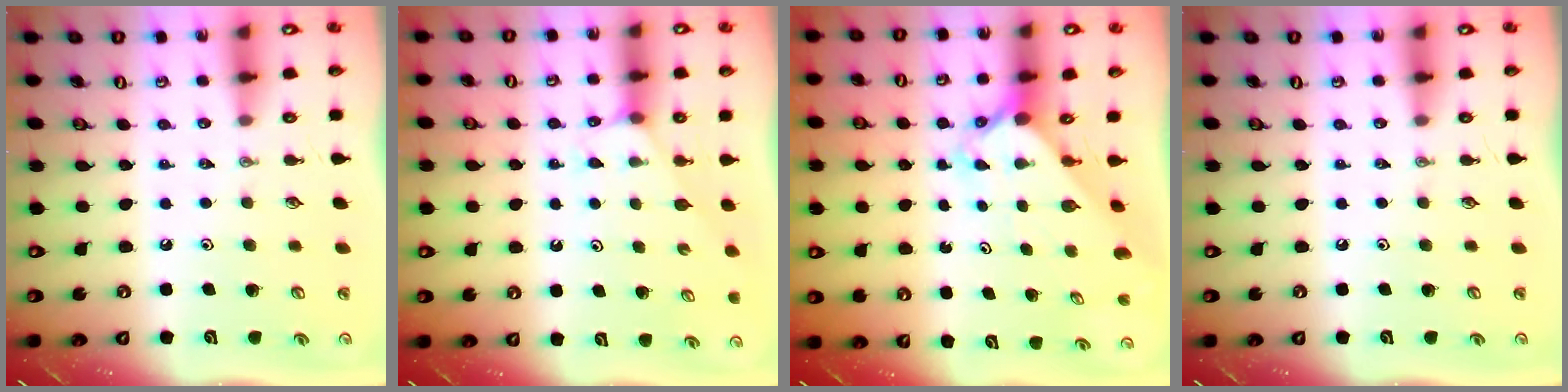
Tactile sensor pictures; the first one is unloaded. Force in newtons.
{"total": 4.1, "press": 4.1, "slide": 0.5}
{"total": 2.6, "press": 2.6, "slide": 0.2}
{"total": 0.0}